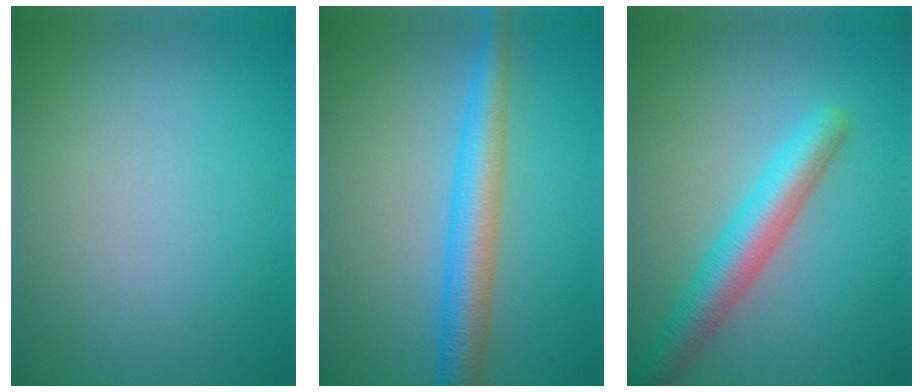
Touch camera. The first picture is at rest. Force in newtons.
{"total": 4.6, "press": 4.5, "slide": 0.2}
{"total": 4.8, "press": 4.8, "slide": 0.1}